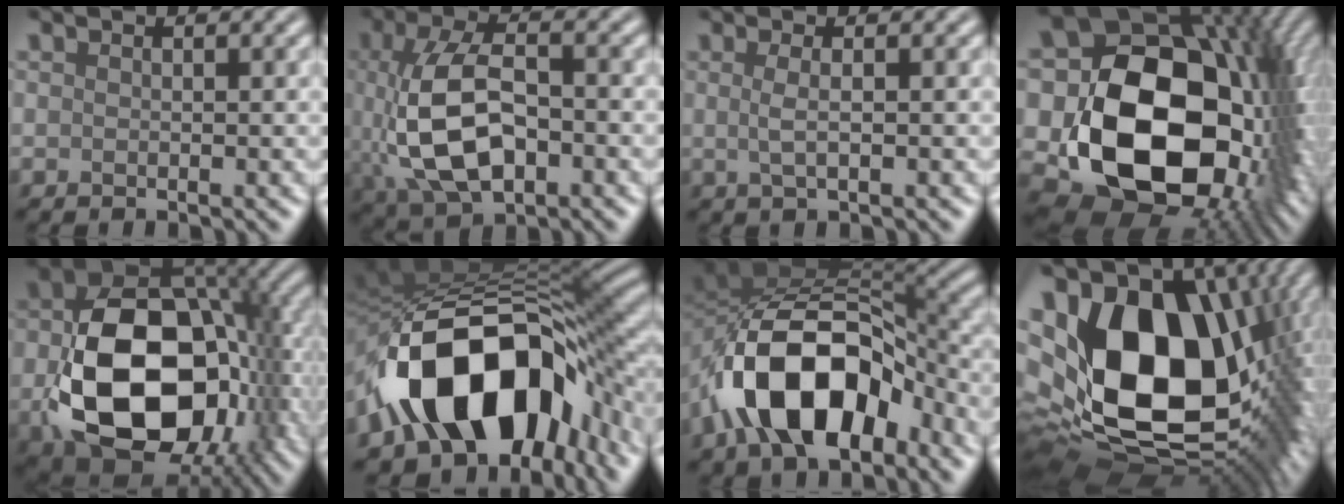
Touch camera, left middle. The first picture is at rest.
{"total": 8.9, "force": [-0.9, 5.0, 7.3], "torque": [-0.161, -0.007, -0.008]}
{"total": 1.5, "force": [0.2, 0.1, 1.5], "torque": [-0.036, -0.002, 0.005]}
{"total": 20.7, "force": [-0.3, 15.0, 14.3], "torque": [-0.279, -0.037, 0.035]}
{"total": 15.3, "force": [-3.3, 10.1, 11.0], "torque": [-0.193, -0.031, -0.054]}
{"total": 15.5, "force": [-5.8, 9.1, 11.2], "torque": [-0.179, 0.002, -0.095]}
{"total": 12.3, "force": [-5.1, 6.8, 8.8], "torque": [-0.150, 0.006, -0.092]}
{"total": 19.9, "force": [2.9, 13.4, 14.5], "torque": [-0.295, -0.047, 0.097]}